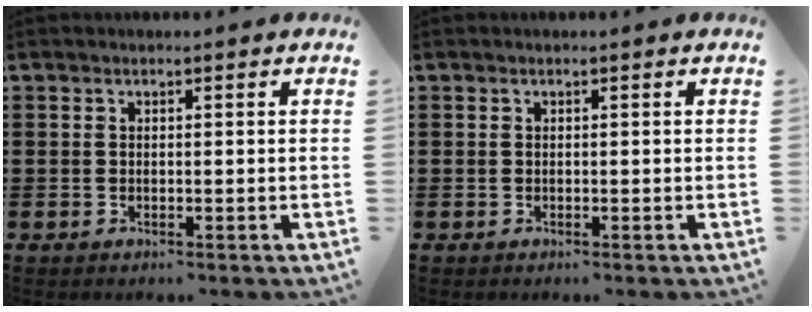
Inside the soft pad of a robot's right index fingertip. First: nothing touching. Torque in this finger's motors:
{"motor_torque": [1.54, 0.60, 0.00, 0.00]}